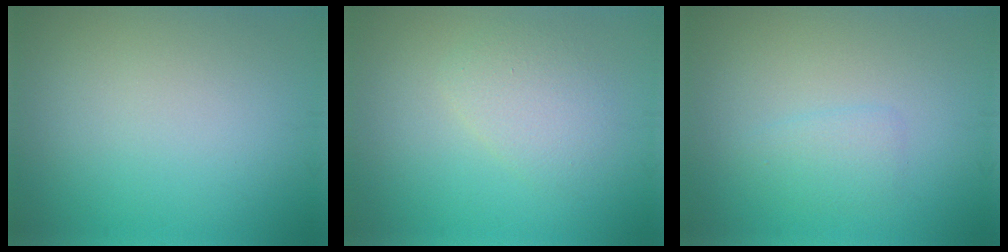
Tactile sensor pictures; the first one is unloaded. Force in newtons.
{"total": 2.4, "press": 2.4, "slide": 0.1}
{"total": 1.6, "press": 1.6, "slide": 0.1}